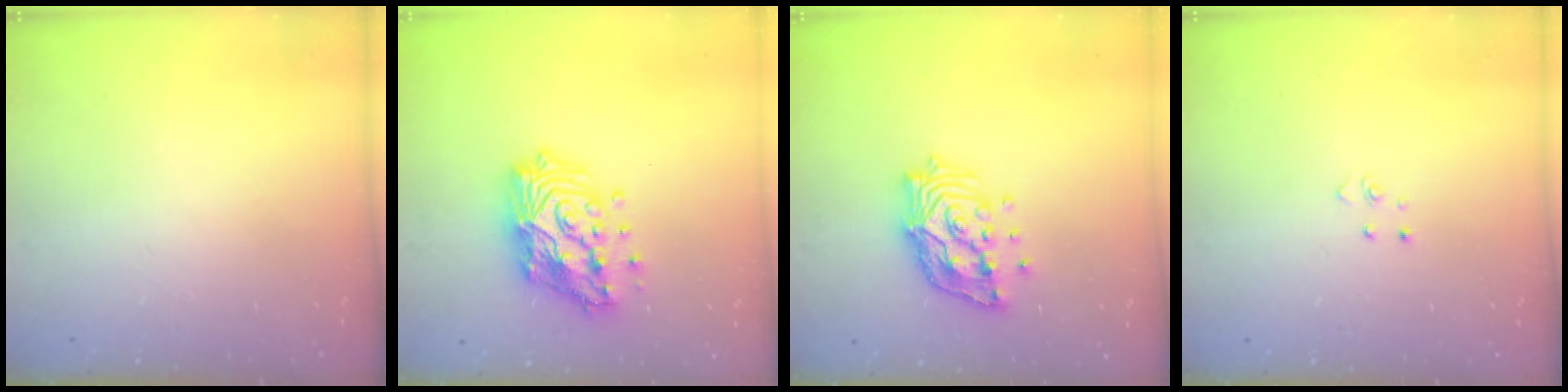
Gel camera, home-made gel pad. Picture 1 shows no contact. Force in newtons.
{"total": 18.1, "press": 18.0, "slide": 1.5}
{"total": 14.8, "press": 14.7, "slide": 1.9}
{"total": 2.8, "press": 2.8, "slide": 0.3}